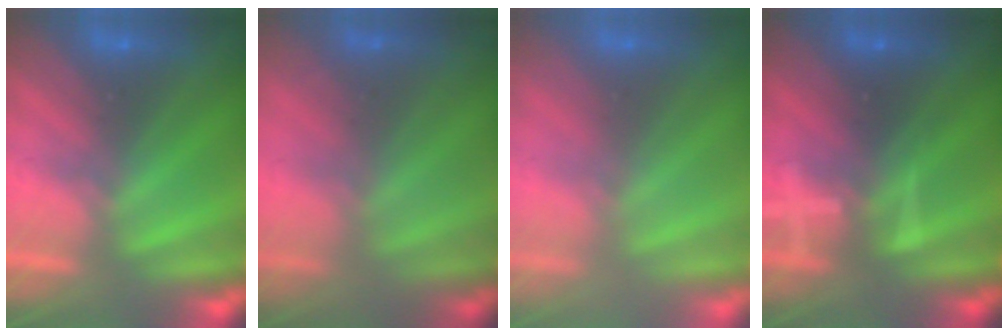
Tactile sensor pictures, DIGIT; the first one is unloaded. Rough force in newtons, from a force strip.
{"total": 1.6}
{"total": 2.9}
{"total": 3.1}